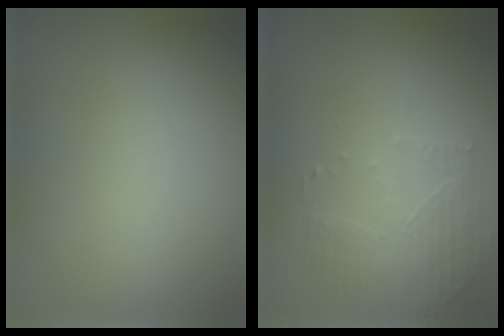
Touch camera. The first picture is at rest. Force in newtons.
{"total": 1.9, "press": 1.5, "slide": 1.2}